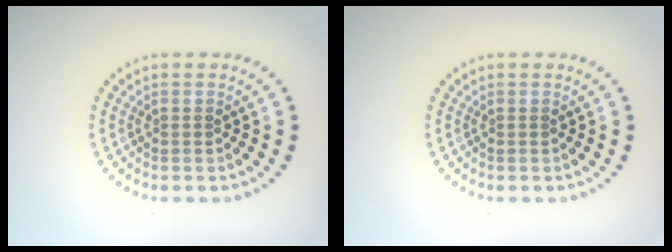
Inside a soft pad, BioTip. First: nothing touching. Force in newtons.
{"total": 0.0}